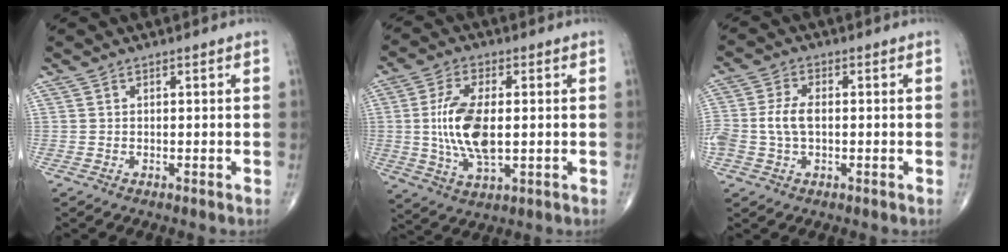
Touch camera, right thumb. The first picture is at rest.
{"total": 12.3, "force": [0.1, 5.7, 10.9], "torque": [-0.218, -0.006, 0.004]}
{"total": 5.9, "force": [-0.4, 3.5, 4.7], "torque": [-0.113, 0.012, -0.008]}